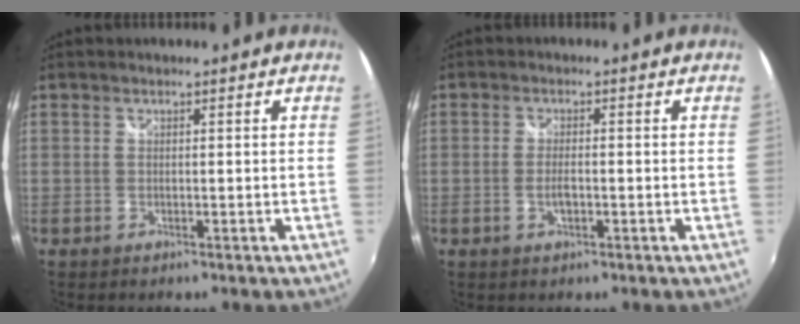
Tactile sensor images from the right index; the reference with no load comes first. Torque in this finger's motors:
{"motor_torque": [-0.21, -0.08, 0.01, 0.02]}